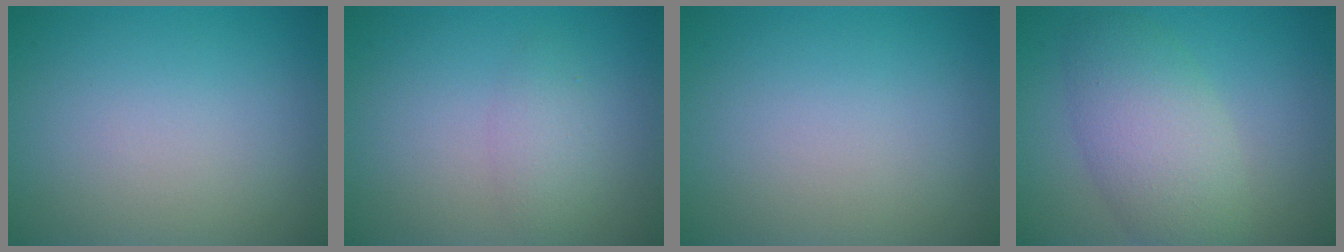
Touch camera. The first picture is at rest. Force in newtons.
{"total": 1.8, "press": 1.8, "slide": 0.2}
{"total": 0.0}
{"total": 5.8, "press": 5.8, "slide": 0.1}